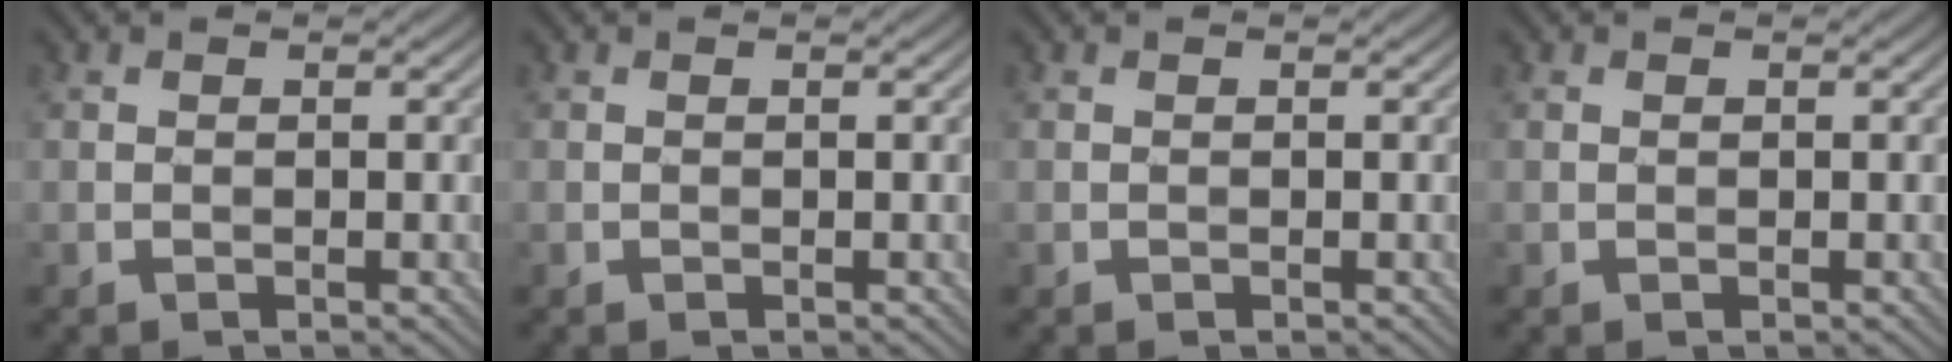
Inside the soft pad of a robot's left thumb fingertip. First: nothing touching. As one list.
[{"total": 0.0}, {"total": 0.0}, {"total": 0.0}]